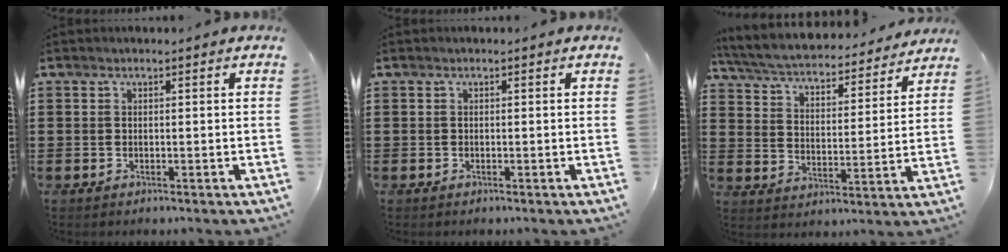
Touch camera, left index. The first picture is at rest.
{"total": 0.0}
{"total": 4.5, "force": [4.3, 0.4, 1.4], "torque": [-0.051, -0.035, 0.067]}